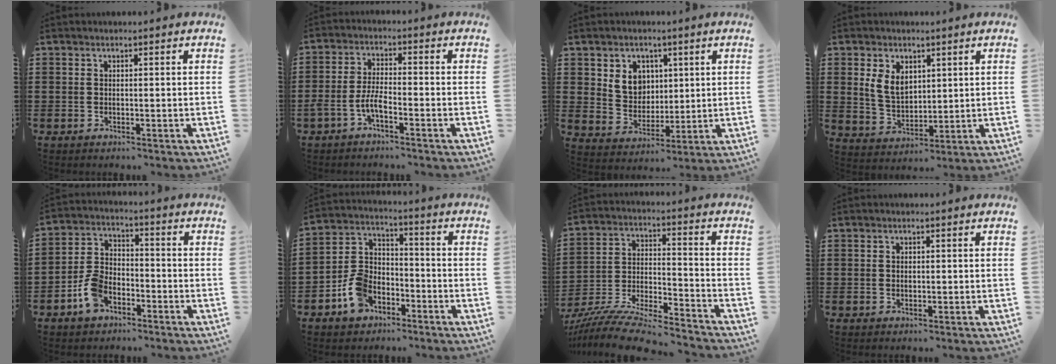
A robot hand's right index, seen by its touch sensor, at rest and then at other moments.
{"total": 4.3, "force": [-2.5, 1.0, 3.4], "torque": [-0.087, -0.004, -0.053]}
{"total": 6.0, "force": [2.2, 5.2, 2.0], "torque": [-0.056, 0.014, 0.039]}
{"total": 5.9, "force": [2.2, 4.1, 3.6], "torque": [-0.091, 0.011, 0.037]}
{"total": 6.5, "force": [-3.8, 3.8, 3.6], "torque": [-0.096, 0.010, -0.077]}
{"total": 7.9, "force": [-4.5, 5.5, 3.4], "torque": [-0.105, 0.018, -0.092]}
{"total": 10.8, "force": [-9.9, 0.8, 4.3], "torque": [-0.086, 0.014, -0.199]}
{"total": 0.6, "force": [0.1, 0.6, 0.3], "torque": [-0.008, 0.003, 0.002]}